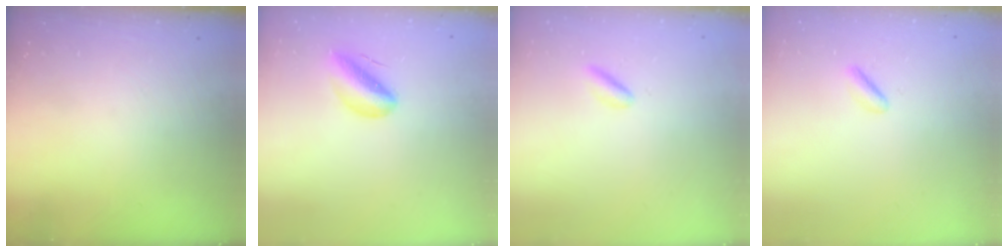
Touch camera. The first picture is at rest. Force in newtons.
{"total": 8.6, "press": 8.3, "slide": 2.4}
{"total": 2.2, "press": 2.2, "slide": 0.3}
{"total": 1.4, "press": 1.1, "slide": 0.8}